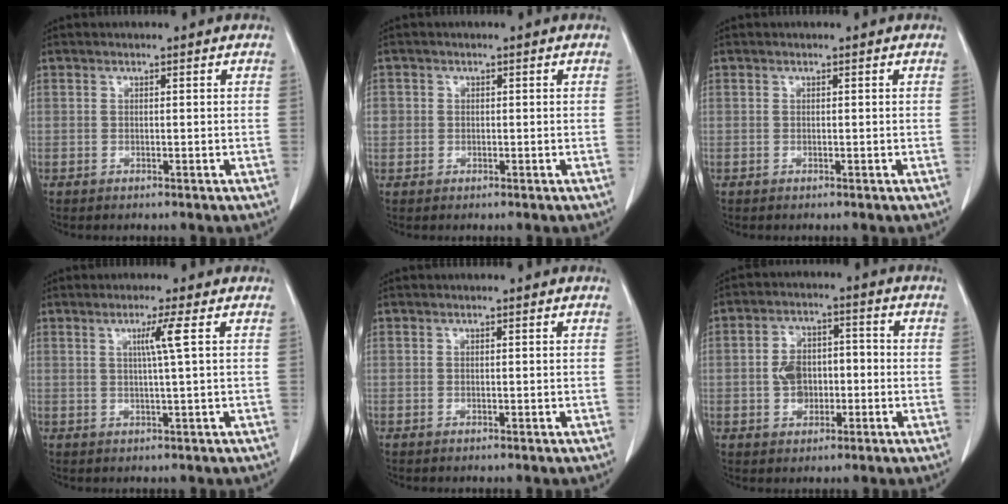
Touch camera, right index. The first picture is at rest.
{"total": 1.9, "force": [0.1, 1.8, 0.4], "torque": [0.000, 0.007, 0.005]}
{"total": 0.0}
{"total": 3.3, "force": [0.9, -1.1, 3.0], "torque": [-0.056, -0.004, 0.019]}
{"total": 0.0}
{"total": 6.3, "force": [-1.0, 4.5, 4.3], "torque": [-0.082, 0.024, -0.014]}